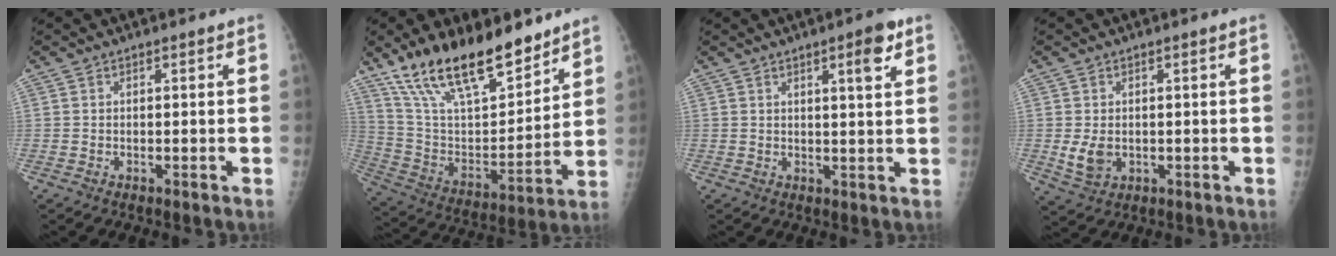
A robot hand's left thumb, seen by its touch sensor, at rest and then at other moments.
{"total": 22.8, "force": [16.8, 8.2, 13.1], "torque": [-0.195, -0.075, 0.302]}
{"total": 5.2, "force": [2.8, 0.9, 4.3], "torque": [-0.056, -0.014, 0.037]}
{"total": 4.3, "force": [-0.1, 3.1, 2.9], "torque": [-0.049, -0.010, 0.008]}